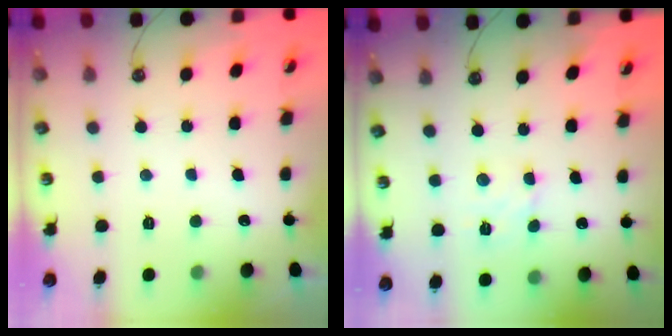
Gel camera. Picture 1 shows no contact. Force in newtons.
{"total": 2.9, "press": 2.8, "slide": 0.5}